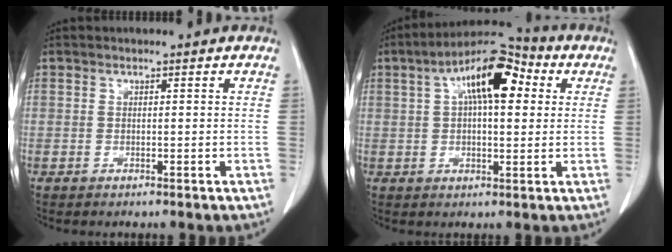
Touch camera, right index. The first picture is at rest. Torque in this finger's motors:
{"motor_torque": [1.03, 0.95, 0.26, 0.14]}